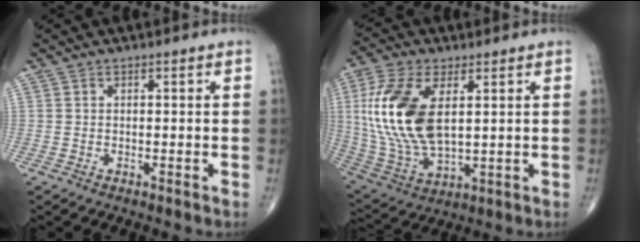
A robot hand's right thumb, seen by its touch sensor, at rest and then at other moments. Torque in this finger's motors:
{"motor_torque": [0.73, 3.16, 1.92, 0.36, 0.54]}